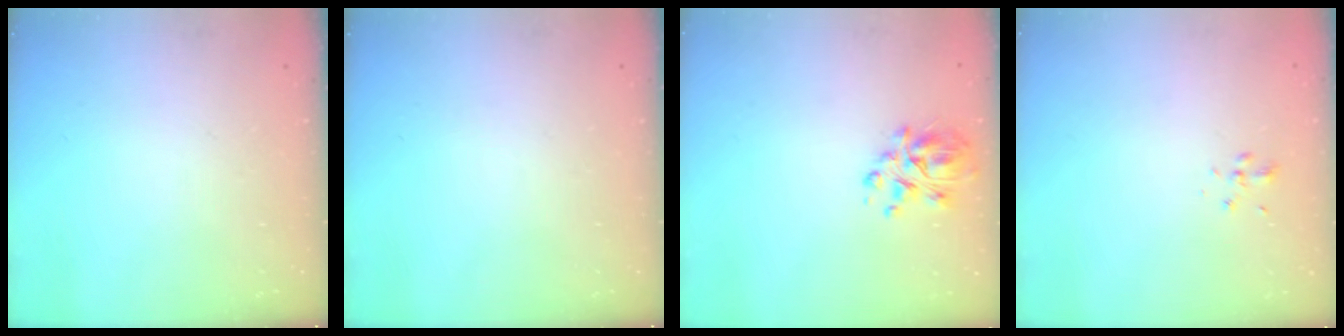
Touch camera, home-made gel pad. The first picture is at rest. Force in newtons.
{"total": 0.0}
{"total": 7.6, "press": 7.2, "slide": 2.5}
{"total": 2.0, "press": 1.8, "slide": 0.9}